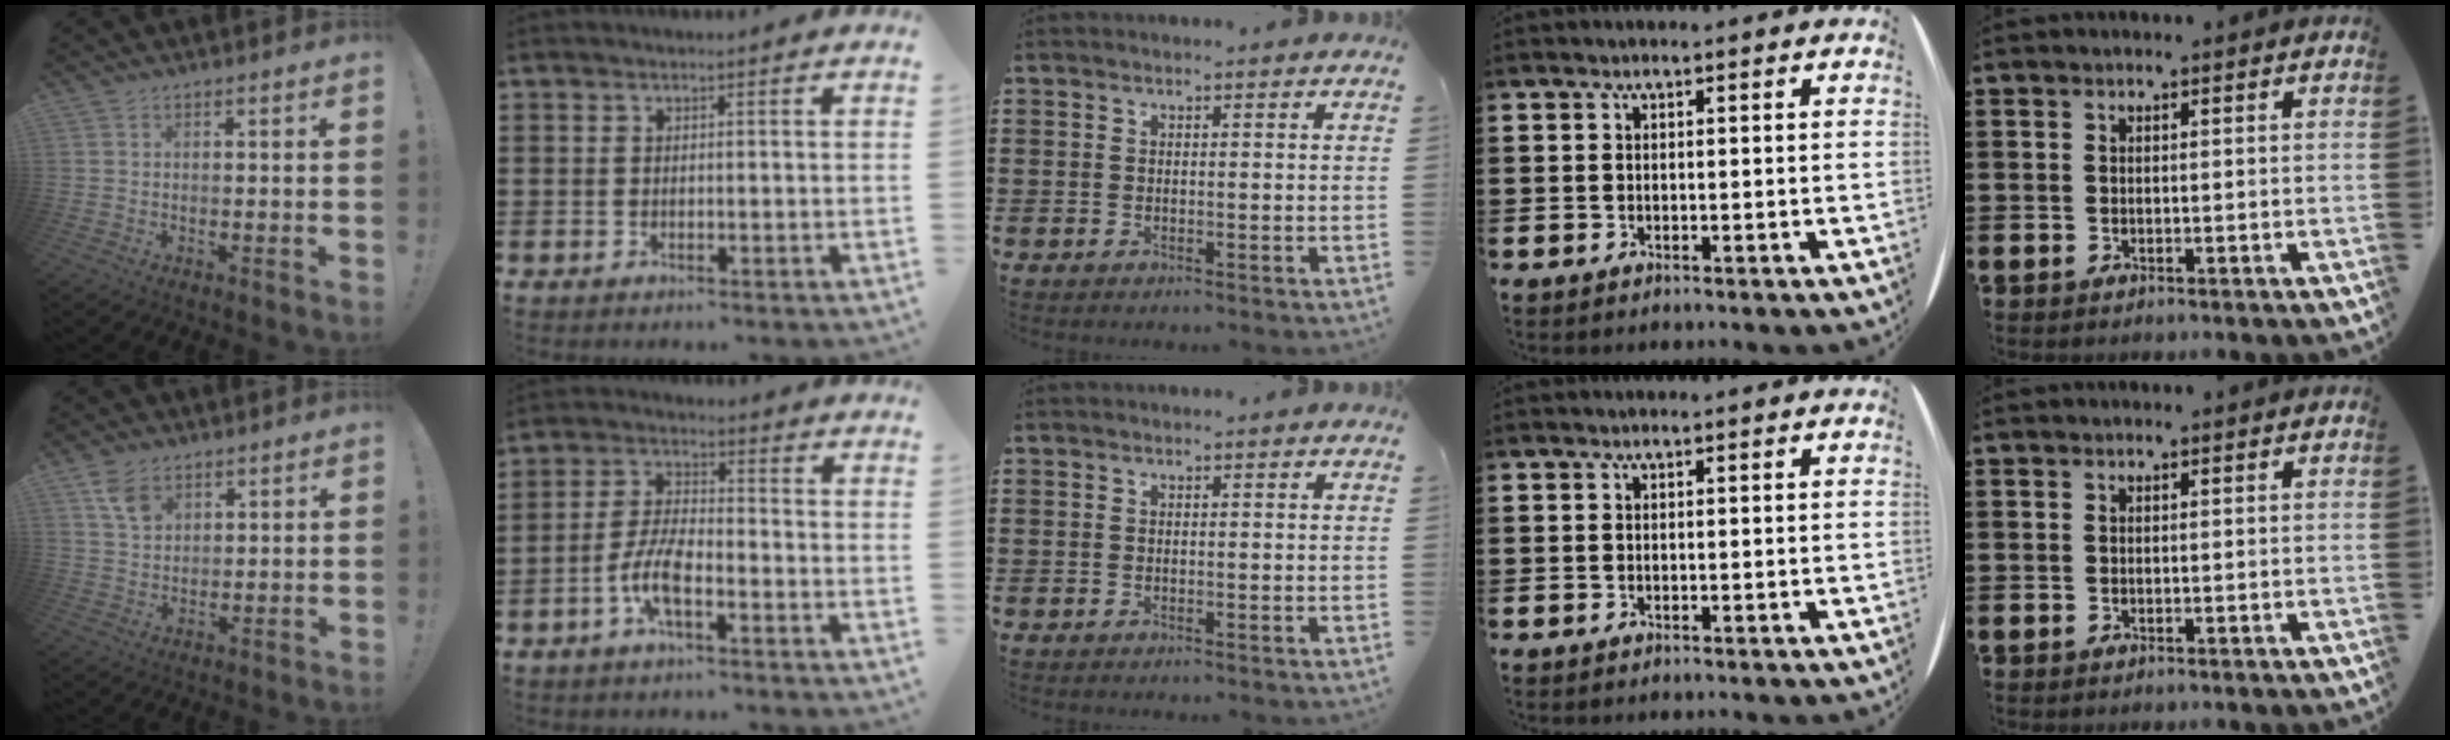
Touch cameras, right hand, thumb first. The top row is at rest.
{"thumb": {"total": 6.7, "force": [3.7, 4.5, 3.3], "torque": [-0.056, -0.013, 0.072]}, "index": {"total": 6.9, "force": [-3.1, 2.2, 5.7], "torque": [-0.137, -0.008, -0.062]}}